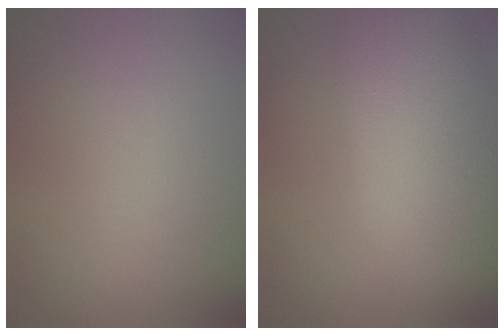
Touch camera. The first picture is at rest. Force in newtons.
{"total": 10.2, "press": 10.2, "slide": 0.5}